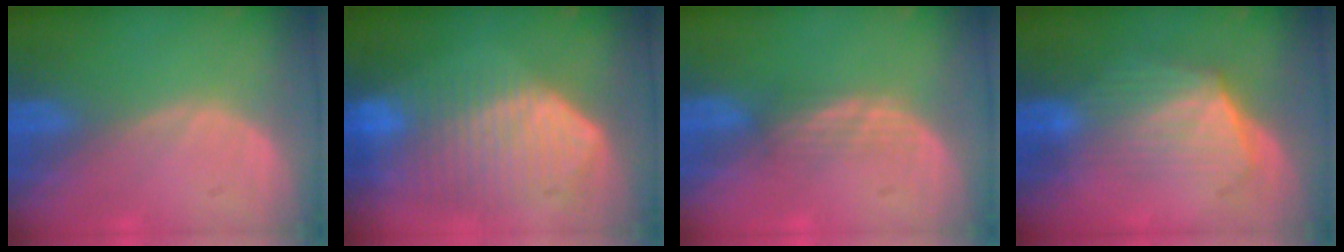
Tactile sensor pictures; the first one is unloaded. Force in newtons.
{"total": 10.4, "press": 9.0, "slide": 5.1}
{"total": 2.2, "press": 2.2, "slide": 0.4}
{"total": 7.3, "press": 6.6, "slide": 3.2}